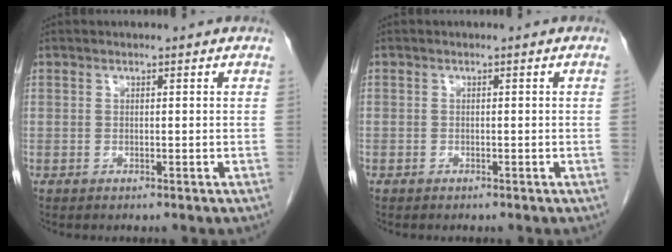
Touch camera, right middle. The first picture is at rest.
{"total": 0.0}